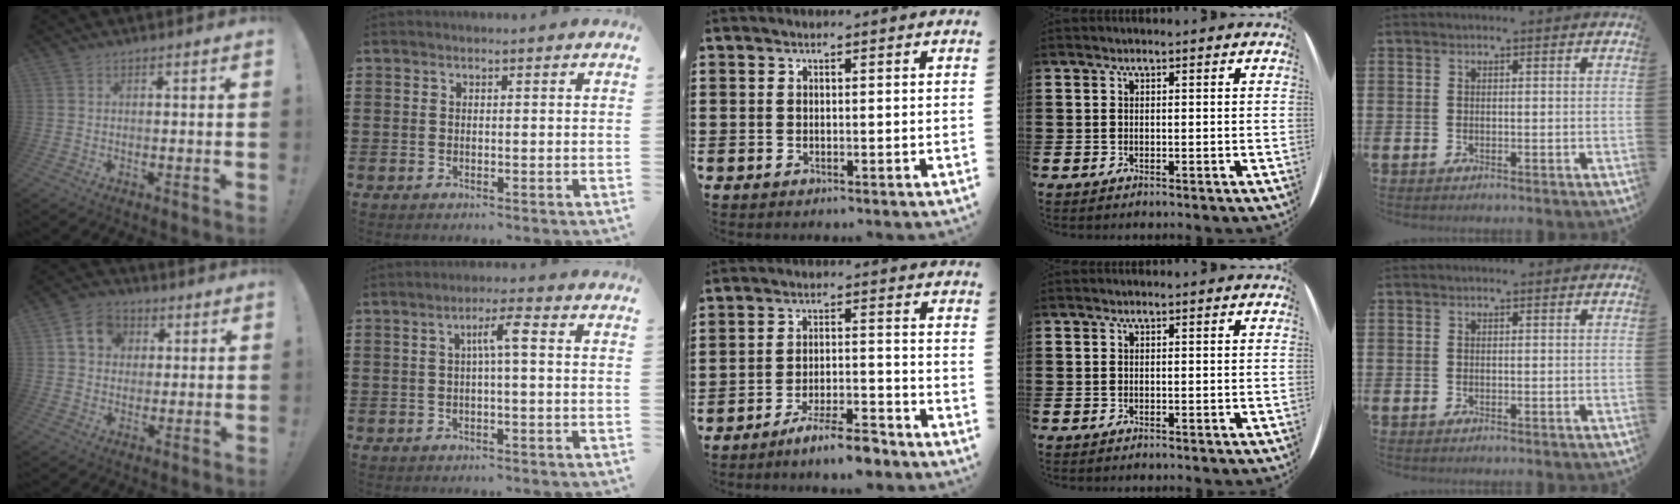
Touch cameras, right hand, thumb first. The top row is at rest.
{"thumb": {"total": 9.6, "force": [3.1, 8.1, 3.9], "torque": [-0.056, 0.000, 0.063]}, "index": {"total": 4.1, "force": [0.3, 0.3, 4.1], "torque": [-0.078, 0.007, -0.001]}, "middle": {"total": 6.4, "force": [-5.6, 0.2, 2.9], "torque": [-0.052, -0.003, -0.104]}}